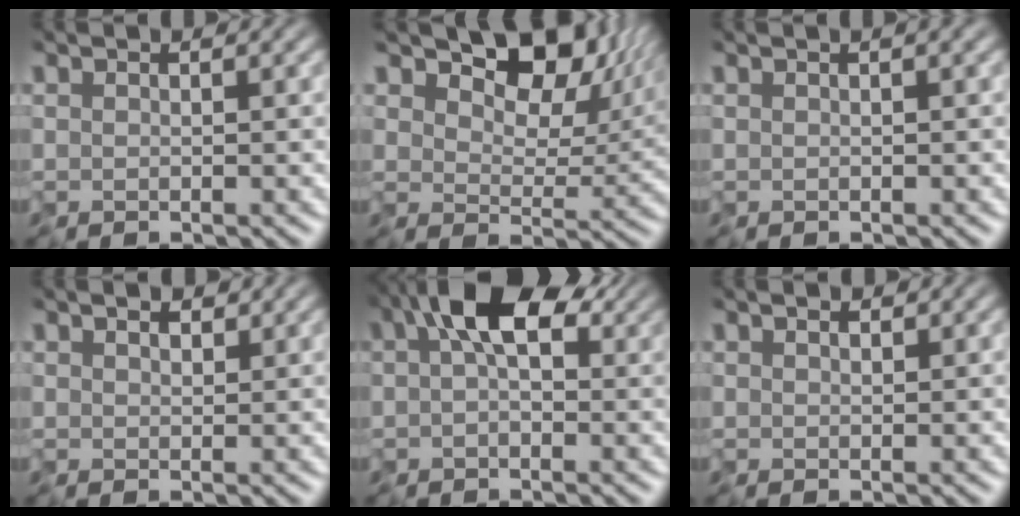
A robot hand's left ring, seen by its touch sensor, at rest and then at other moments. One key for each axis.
{"total": 8.9, "fx": 4.5, "fy": 5.3, "fz": 5.5, "tx": -0.082, "ty": -0.003, "tz": 0.067}
{"total": 1.9, "fx": 1.0, "fy": 0.8, "fz": 1.5, "tx": -0.021, "ty": 0.014, "tz": 0.001}
{"total": 2.2, "fx": 1.2, "fy": 1.2, "fz": 1.4, "tx": -0.022, "ty": 0.011, "tz": 0.009}
{"total": 7.0, "fx": 1.8, "fy": 3.9, "fz": 5.5, "tx": -0.094, "ty": 0.011, "tz": 0.022}
{"total": 1.1, "fx": 0.6, "fy": 0.7, "fz": 0.7, "tx": -0.010, "ty": 0.008, "tz": 0.003}